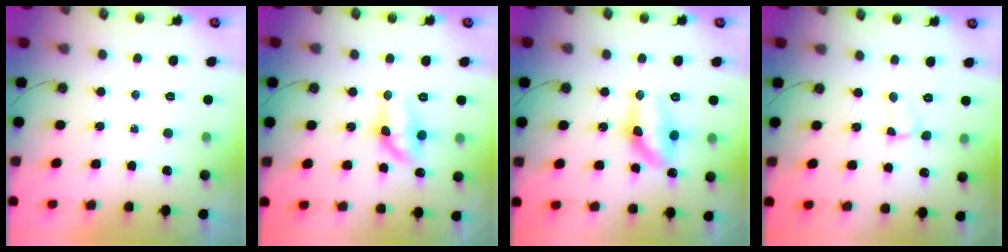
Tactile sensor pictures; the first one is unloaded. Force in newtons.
{"total": 10.7, "press": 10.7, "slide": 0.7}
{"total": 11.8, "press": 11.7, "slide": 1.1}
{"total": 2.2, "press": 2.2, "slide": 0.4}